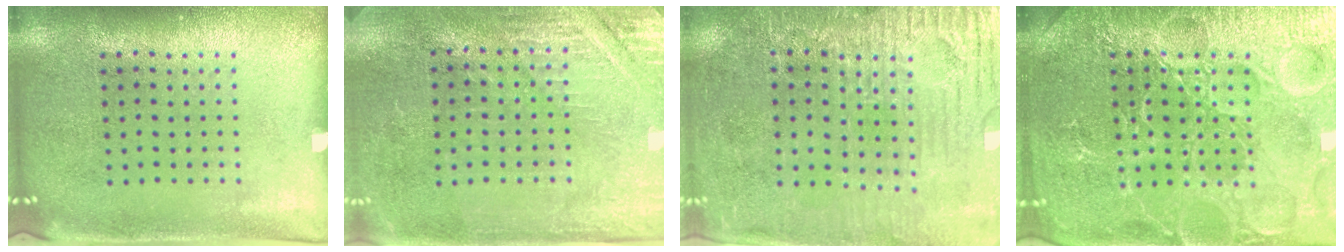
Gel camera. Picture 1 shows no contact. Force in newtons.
{"total": 2.9, "press": 2.8, "slide": 0.5}
{"total": 3.5, "press": 3.4, "slide": 0.8}
{"total": 7.4, "press": 7.4, "slide": 0.9}